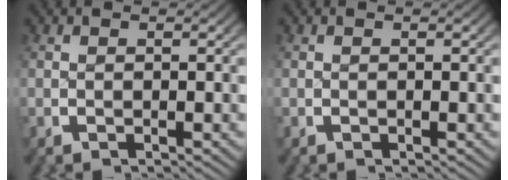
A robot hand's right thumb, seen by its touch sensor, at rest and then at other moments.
{"total": 0.0}